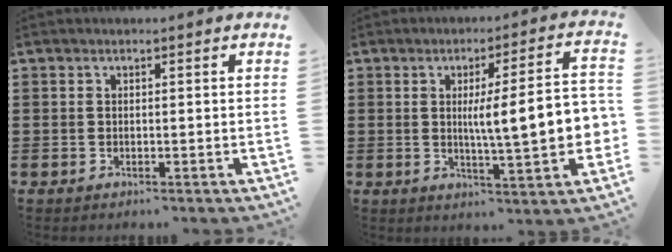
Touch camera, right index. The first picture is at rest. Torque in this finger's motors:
{"motor_torque": [1.43, -0.71, 0.73, 0.21]}